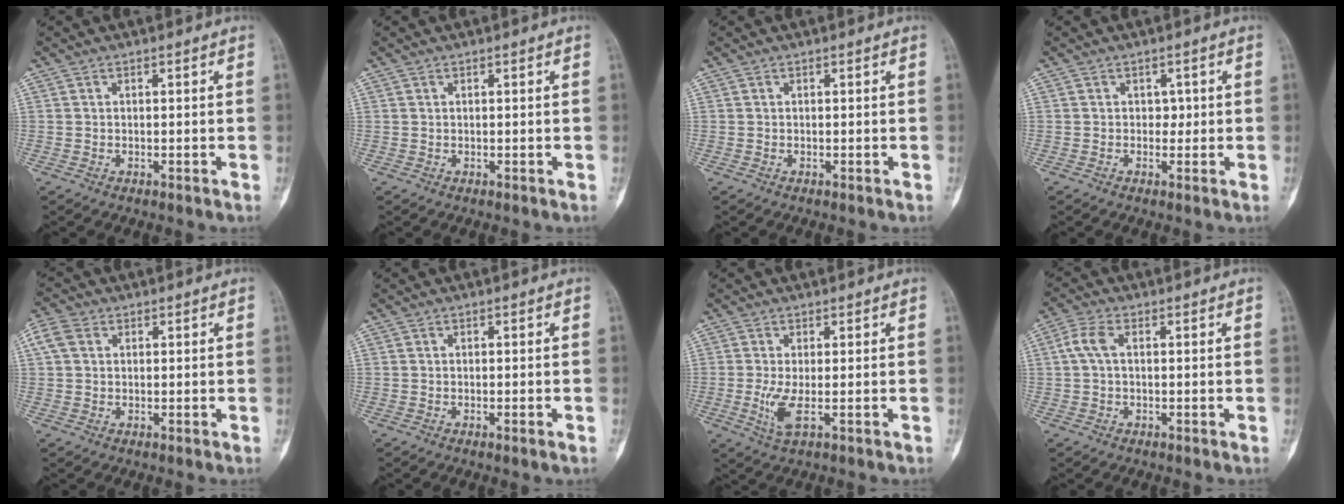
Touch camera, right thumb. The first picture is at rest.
{"total": 0.0}
{"total": 0.0}
{"total": 1.5, "force": [0.1, 1.2, 0.8], "torque": [0.005, 0.005, -0.002]}
{"total": 5.2, "force": [1.8, 3.8, 3.0], "torque": [-0.062, 0.016, 0.033]}
{"total": 0.9, "force": [-0.4, 0.0, 0.8], "torque": [-0.016, -0.001, -0.005]}
{"total": 4.2, "force": [-0.7, 0.9, 4.0], "torque": [-0.103, -0.014, -0.014]}
{"total": 3.7, "force": [0.3, 1.8, 3.2], "torque": [-0.081, 0.010, 0.001]}